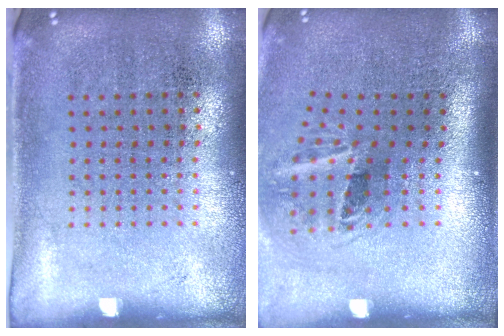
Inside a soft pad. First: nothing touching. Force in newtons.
{"total": 2.0, "press": 1.2, "slide": 1.6}